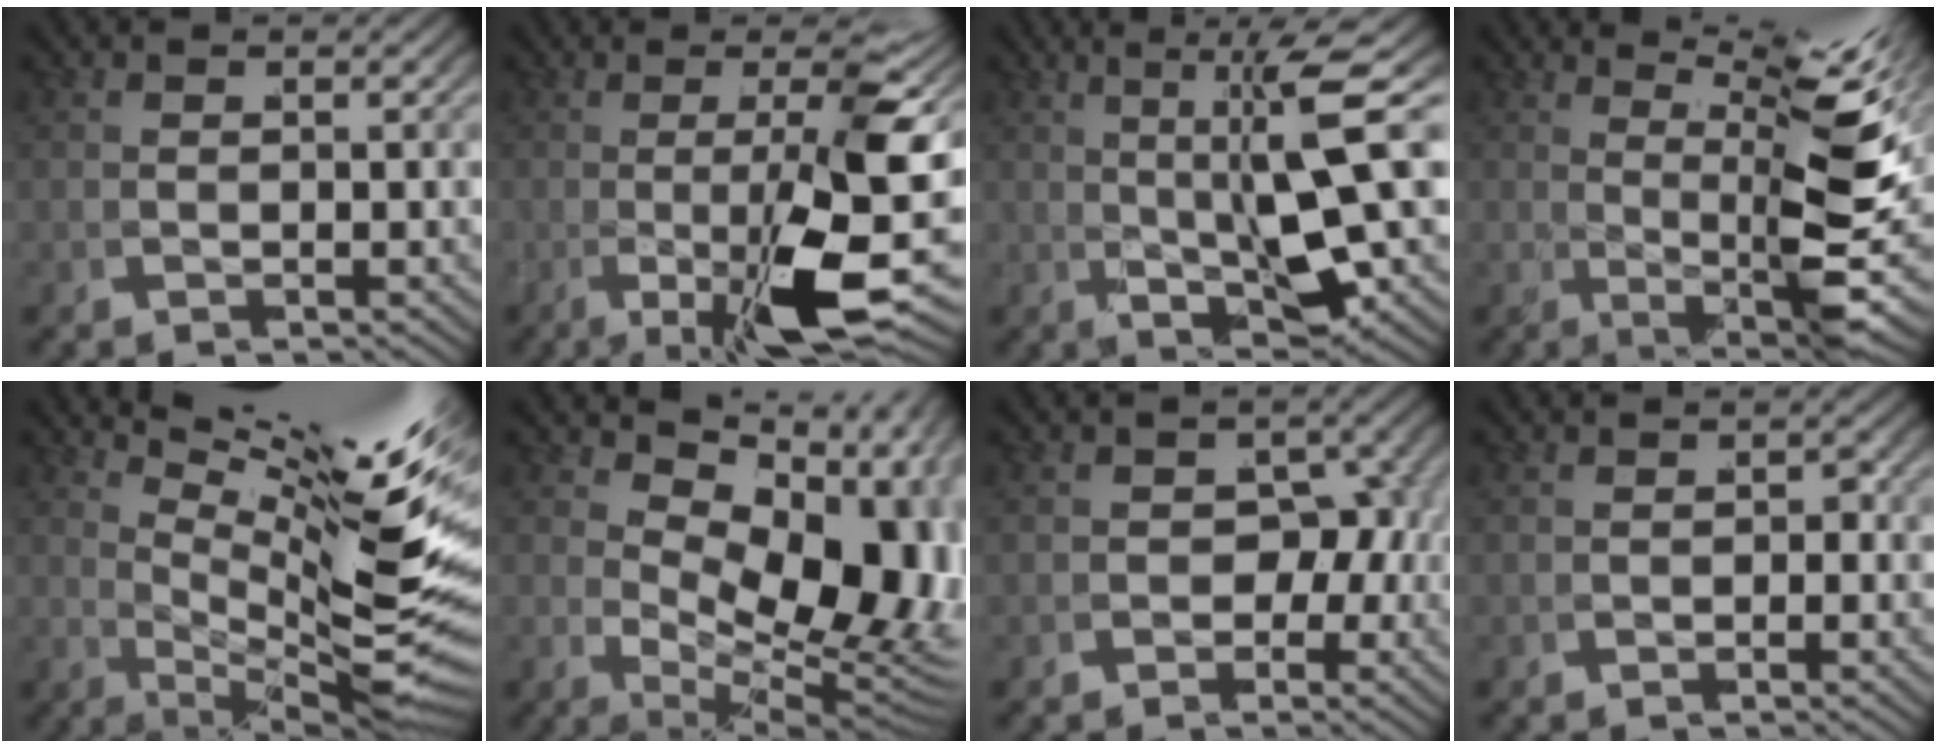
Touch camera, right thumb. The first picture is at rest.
{"total": 11.6, "force": [-1.5, 2.7, 11.2], "torque": [-0.174, -0.003, -0.022]}
{"total": 7.7, "force": [1.4, 2.2, 7.3], "torque": [-0.108, 0.006, 0.019]}
{"total": 10.3, "force": [1.8, 2.3, 9.9], "torque": [-0.138, 0.003, 0.025]}
{"total": 10.2, "force": [3.4, 2.9, 9.2], "torque": [-0.129, -0.002, 0.050]}
{"total": 15.0, "force": [2.2, 8.9, 11.8], "torque": [-0.175, -0.023, 0.041]}
{"total": 3.5, "force": [-1.0, 3.1, 1.3], "torque": [-0.032, -0.016, -0.015]}
{"total": 0.8, "force": [-0.5, 0.6, -0.1], "torque": [0.000, 0.000, -0.013]}